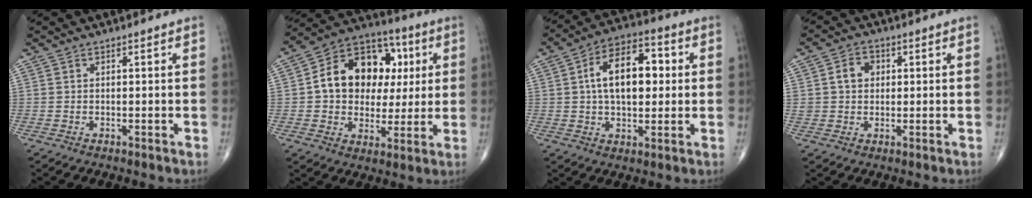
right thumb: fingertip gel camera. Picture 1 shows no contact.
{"total": 18.3, "force": [3.0, 13.9, 11.6], "torque": [-0.140, 0.020, 0.045]}
{"total": 14.2, "force": [1.9, 8.2, 11.5], "torque": [-0.163, 0.020, 0.022]}
{"total": 5.0, "force": [1.0, 4.2, 2.7], "torque": [-0.030, 0.006, 0.014]}